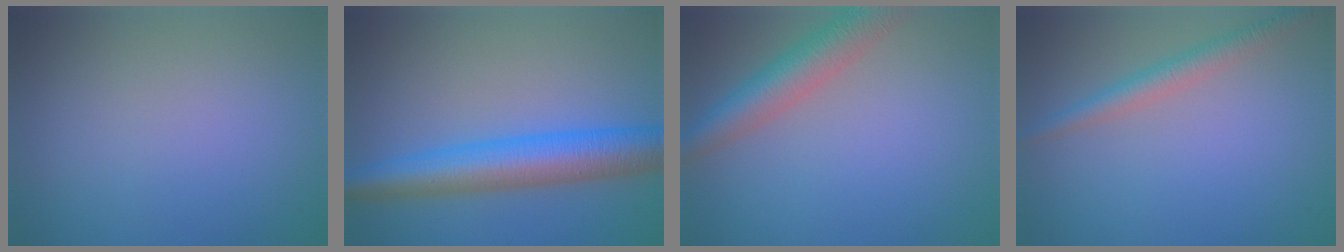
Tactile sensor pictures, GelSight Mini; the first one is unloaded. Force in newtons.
{"total": 7.1, "press": 7.1, "slide": 0.1}
{"total": 6.0, "press": 6.0, "slide": 0.2}
{"total": 2.5, "press": 2.5, "slide": 0.1}